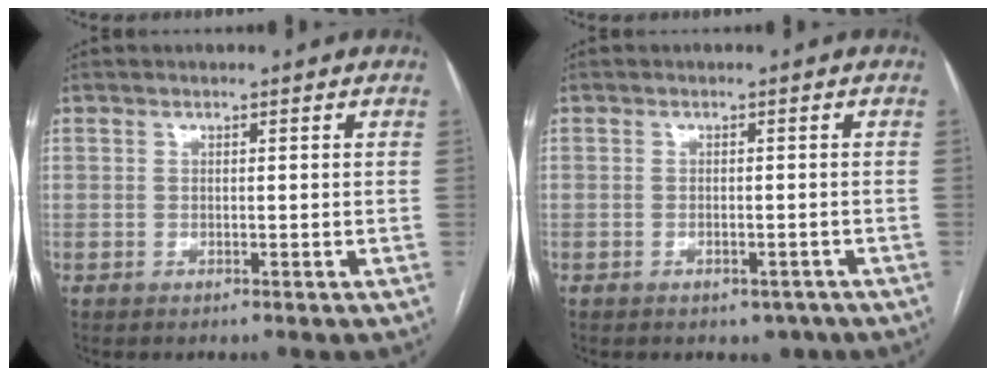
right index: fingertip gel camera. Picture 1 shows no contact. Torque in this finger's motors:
{"motor_torque": [0.46, -0.17, 0.06, 0.01]}